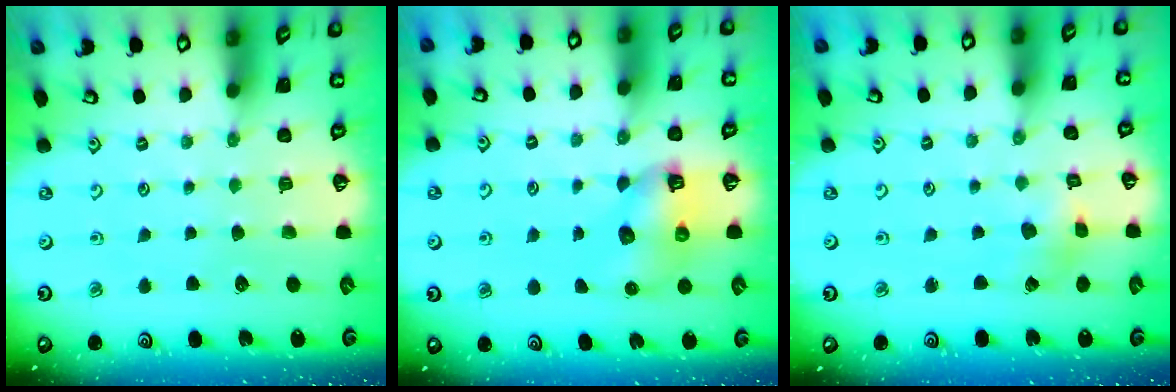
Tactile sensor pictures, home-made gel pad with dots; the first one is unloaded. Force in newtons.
{"total": 6.9, "press": 6.8, "slide": 0.8}
{"total": 2.6, "press": 2.6, "slide": 0.5}